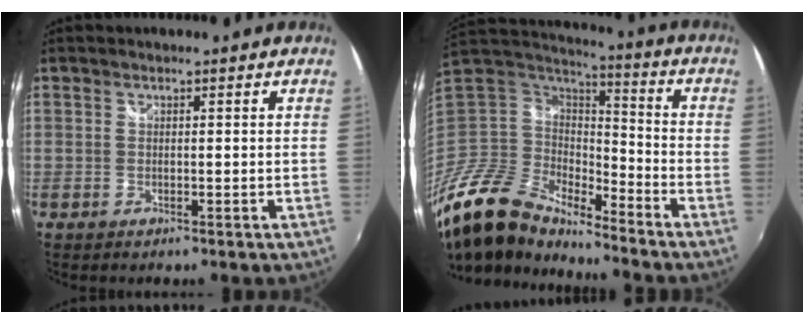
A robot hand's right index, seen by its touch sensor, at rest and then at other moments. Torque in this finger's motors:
{"motor_torque": [-0.91, -0.89, -0.11, -0.21]}